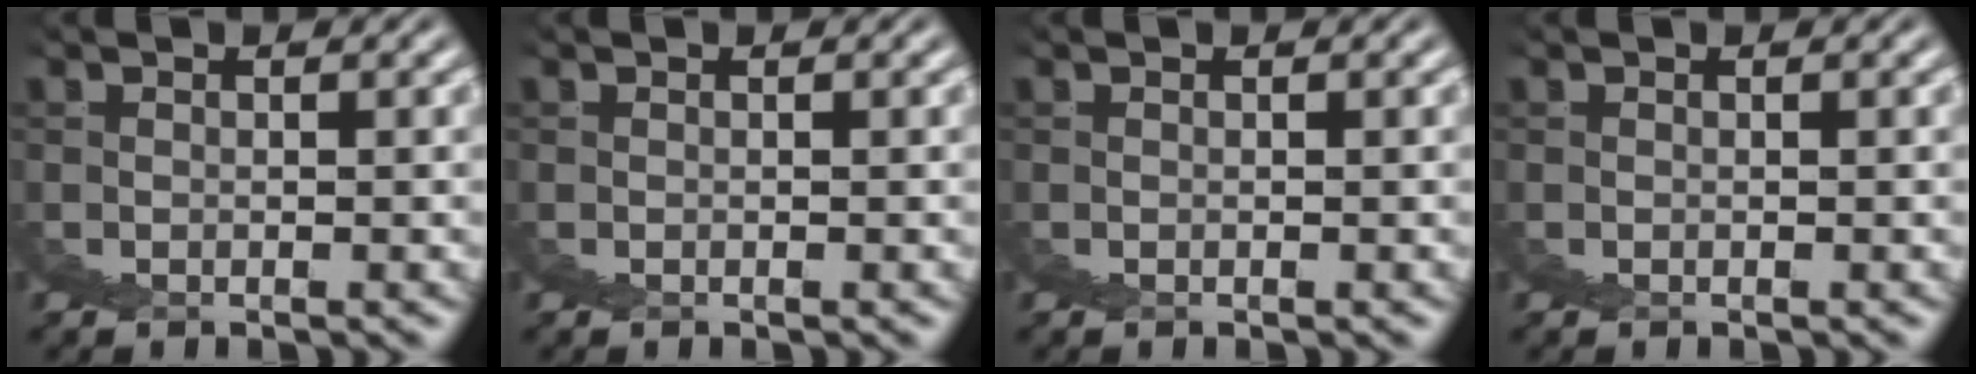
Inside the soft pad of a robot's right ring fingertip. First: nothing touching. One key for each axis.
{"total": 0.0}
{"total": 0.0}
{"total": 0.0}